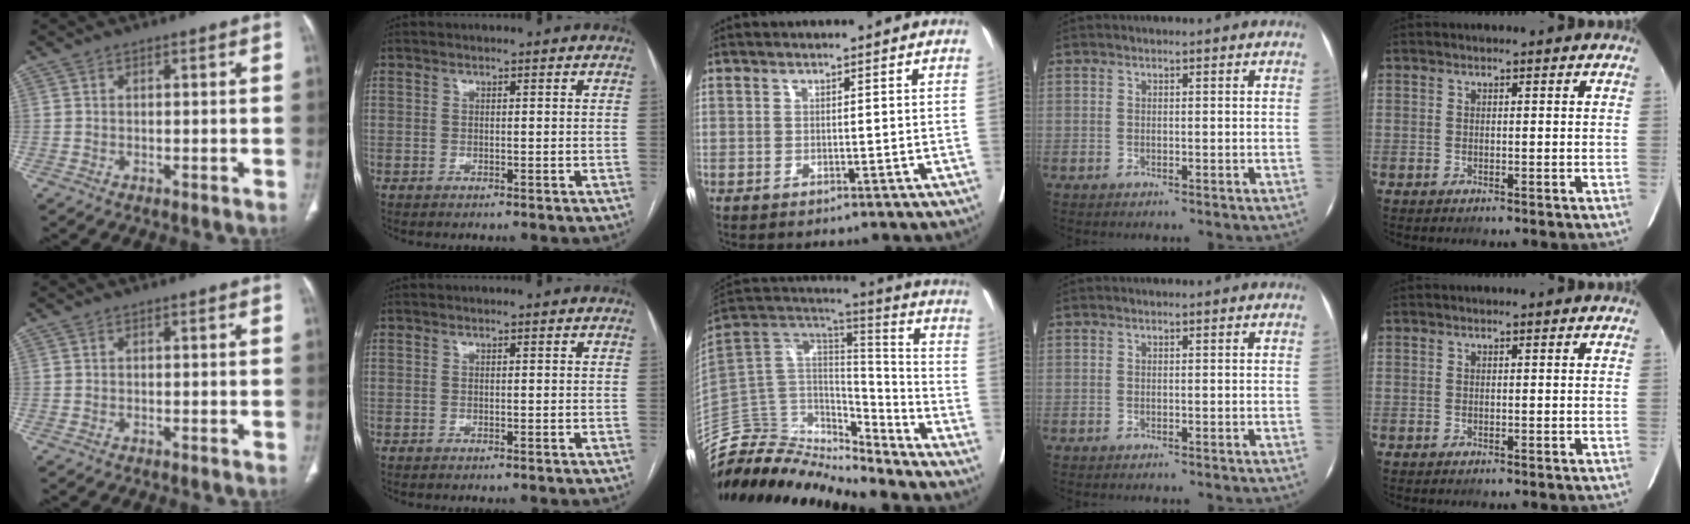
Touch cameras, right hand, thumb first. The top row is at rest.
{"middle": {"total": 19.5, "force": [-18.7, 4.3, 3.4], "torque": [-0.064, 0.077, -0.319]}}